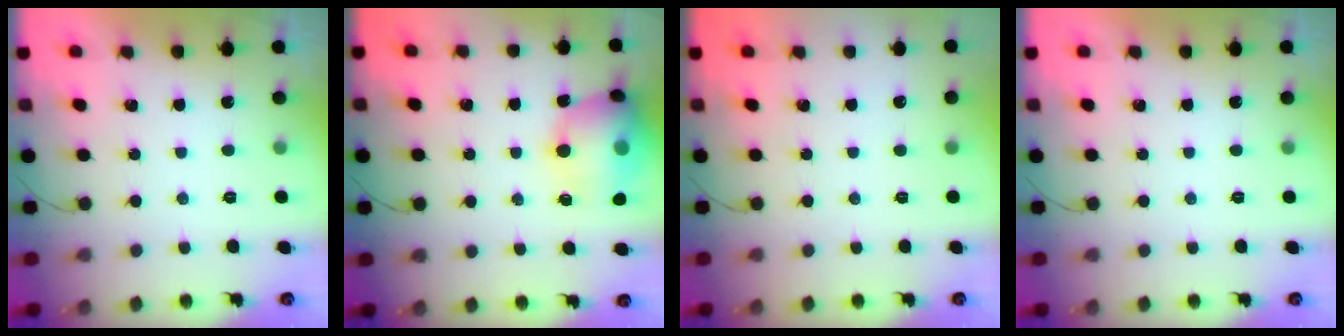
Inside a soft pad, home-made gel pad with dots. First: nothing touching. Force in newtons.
{"total": 15.2, "press": 15.0, "slide": 2.7}
{"total": 0.0}
{"total": 0.0}